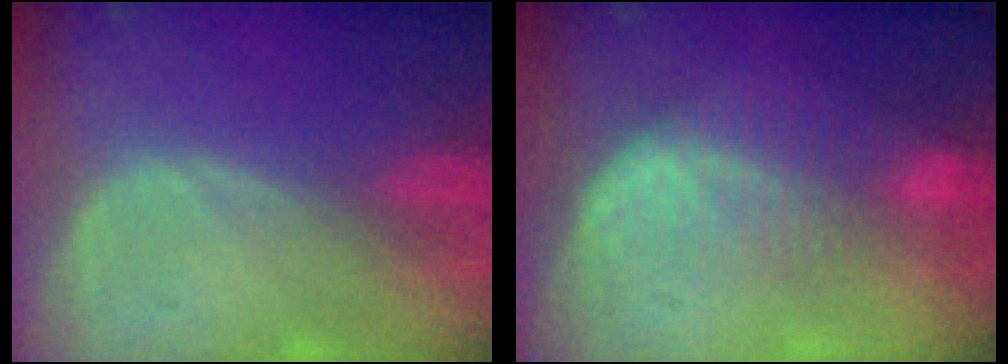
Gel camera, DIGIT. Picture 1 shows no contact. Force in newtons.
{"total": 7.2, "press": 6.7, "slide": 2.9}